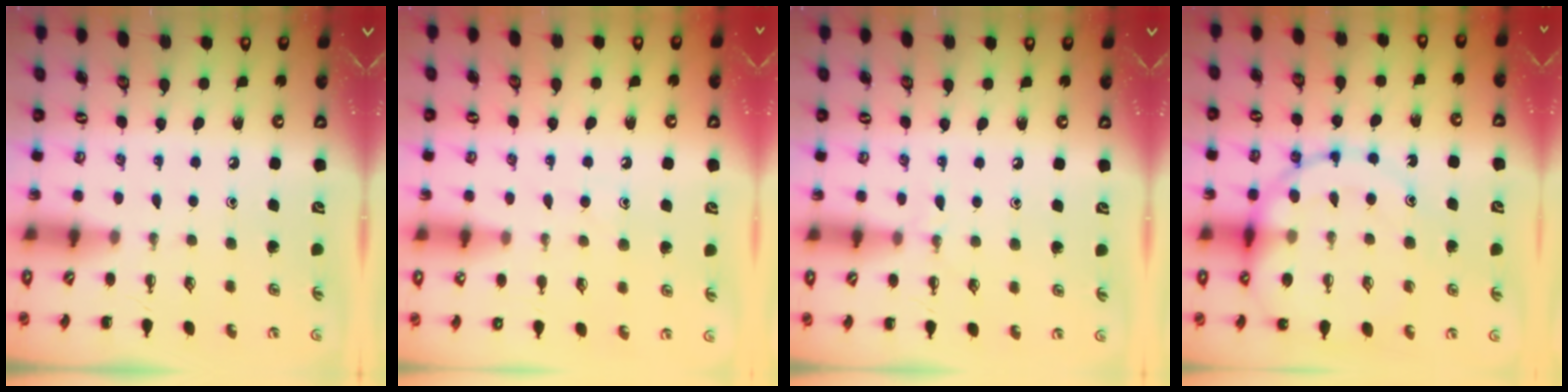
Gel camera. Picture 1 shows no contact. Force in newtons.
{"total": 6.5, "press": 6.4, "slide": 1.1}
{"total": 4.6, "press": 4.3, "slide": 1.5}
{"total": 18.6, "press": 18.2, "slide": 4.0}